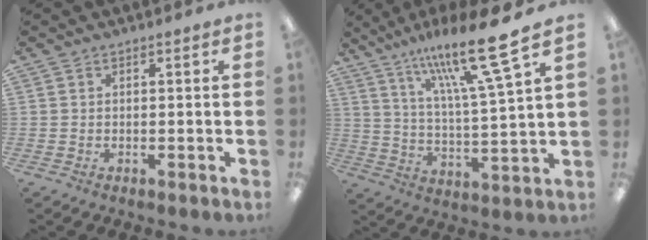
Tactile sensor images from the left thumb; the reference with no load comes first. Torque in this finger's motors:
{"motor_torque": [0.37, 0.06, 1.54, -1.23, 0.10]}